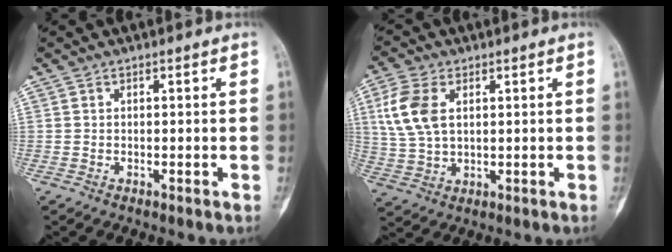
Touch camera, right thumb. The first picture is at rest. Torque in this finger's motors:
{"motor_torque": [-0.33, 0.09, 0.59, 0.35, 0.15]}